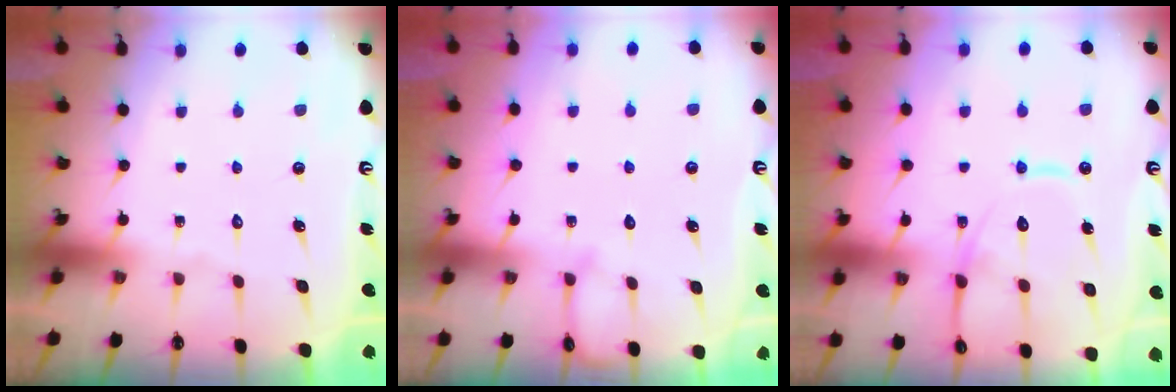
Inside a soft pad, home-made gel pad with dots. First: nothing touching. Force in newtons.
{"total": 3.3, "press": 3.3, "slide": 0.3}
{"total": 14.0, "press": 13.9, "slide": 1.5}